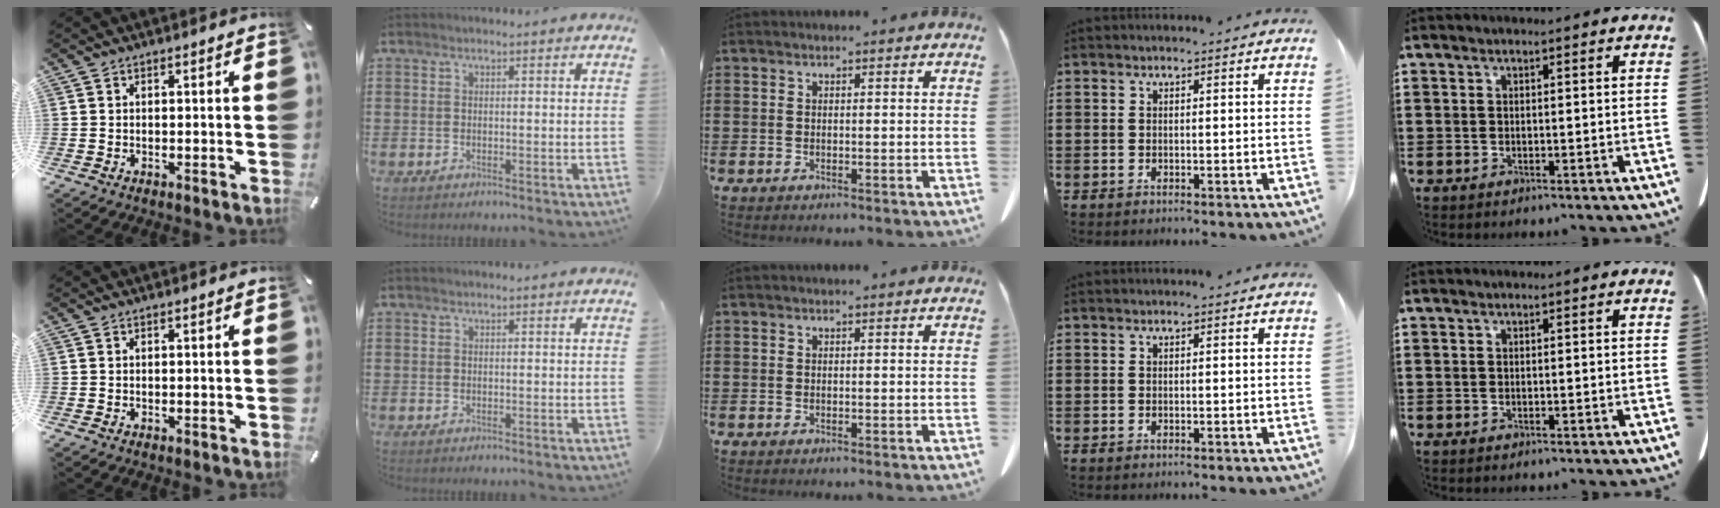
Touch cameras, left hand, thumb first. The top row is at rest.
{}